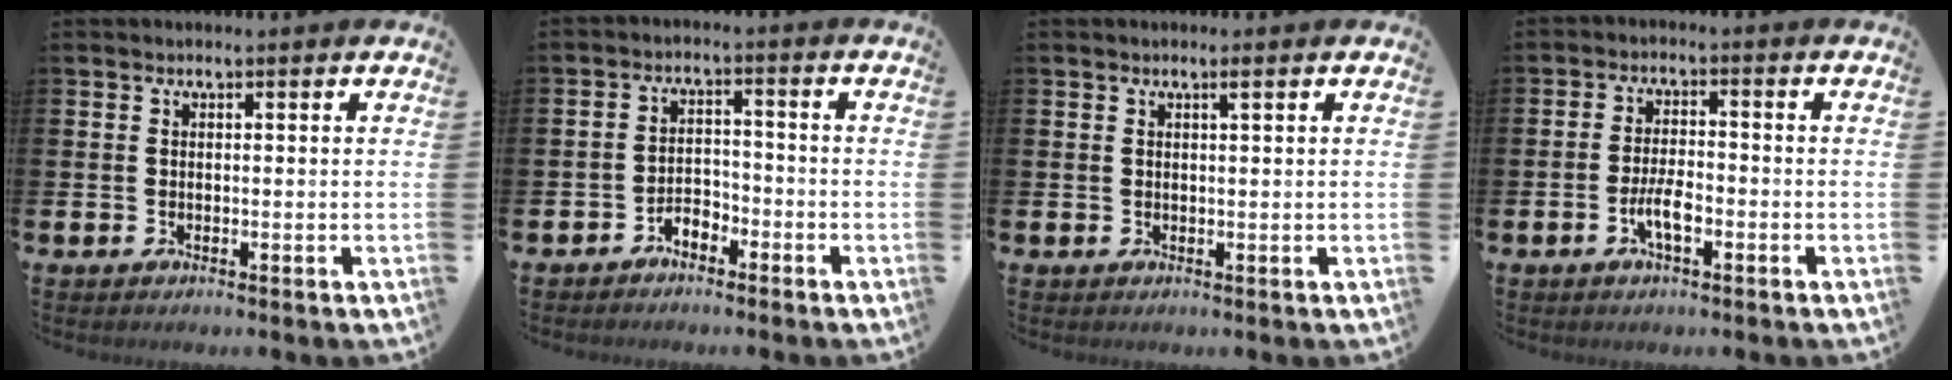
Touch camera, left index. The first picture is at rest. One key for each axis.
{"total": 2.7, "fx": -2.5, "fy": 1.1, "fz": 0.4, "tx": -0.018, "ty": 0.008, "tz": -0.052}
{"total": 1.0, "fx": 0.5, "fy": 0.1, "fz": 0.8, "tx": -0.006, "ty": -0.002, "tz": 0.006}
{"total": 3.9, "fx": -1.4, "fy": 1.4, "fz": 3.3, "tx": -0.068, "ty": 0.006, "tz": -0.027}